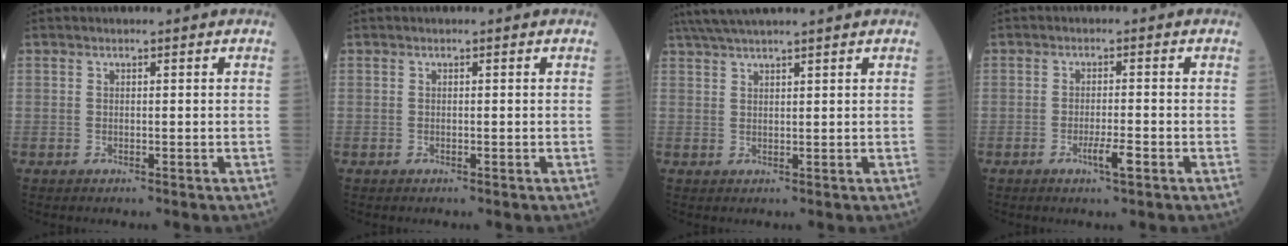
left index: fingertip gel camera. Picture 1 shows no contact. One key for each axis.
{"total": 0.0}
{"total": 8.1, "fx": 6.9, "fy": -0.5, "fz": 4.1, "tx": -0.069, "ty": 0.037, "tz": 0.110}
{"total": 3.0, "fx": -1.5, "fy": 0.1, "fz": 2.6, "tx": -0.048, "ty": -0.003, "tz": -0.024}